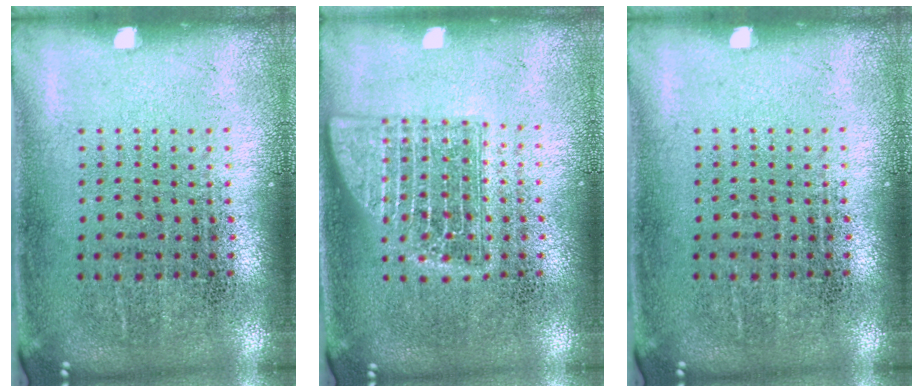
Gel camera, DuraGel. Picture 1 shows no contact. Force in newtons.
{"total": 2.2, "press": 2.2, "slide": 0.3}
{"total": 0.0}